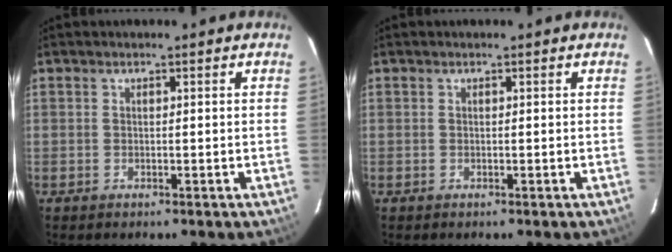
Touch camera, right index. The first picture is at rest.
{"total": 0.0}